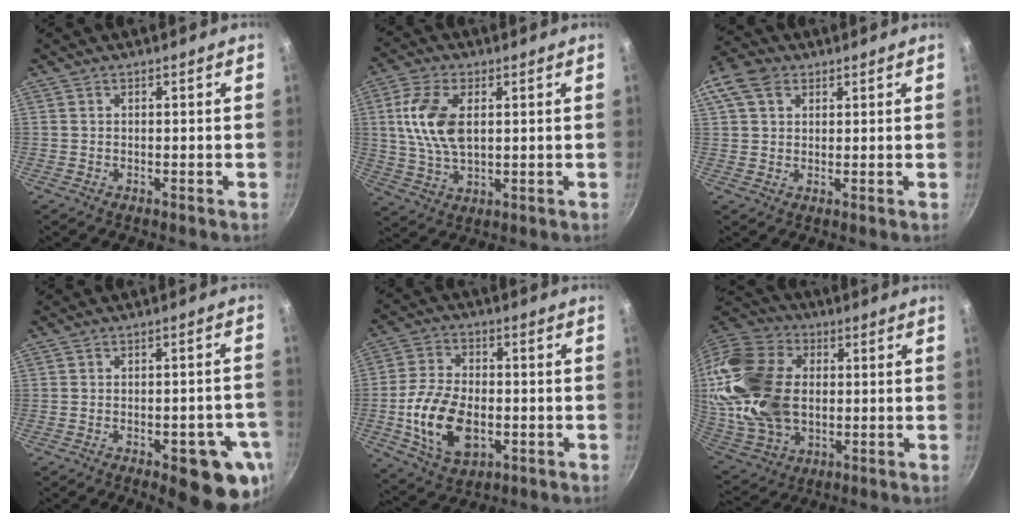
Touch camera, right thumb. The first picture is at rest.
{"total": 11.3, "force": [2.2, 6.3, 9.1], "torque": [-0.174, -0.002, 0.042]}
{"total": 8.2, "force": [3.5, 5.9, 4.5], "torque": [-0.079, 0.007, 0.054]}
{"total": 13.2, "force": [-5.6, 5.3, 10.8], "torque": [-0.089, 0.017, -0.067]}
{"total": 14.8, "force": [-3.1, 9.3, 11.1], "torque": [-0.191, 0.014, -0.050]}
{"total": 24.5, "force": [1.6, 17.3, 17.2], "torque": [-0.334, 0.016, 0.040]}